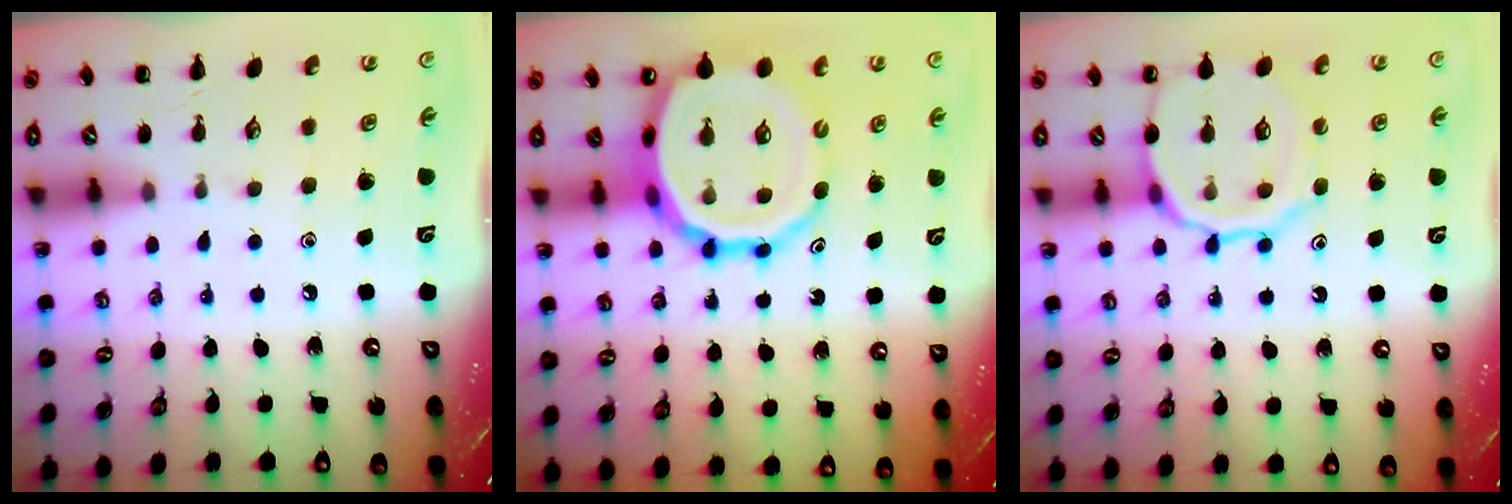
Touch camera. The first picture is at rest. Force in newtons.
{"total": 18.8, "press": 18.1, "slide": 4.8}
{"total": 12.1, "press": 12.1, "slide": 1.0}